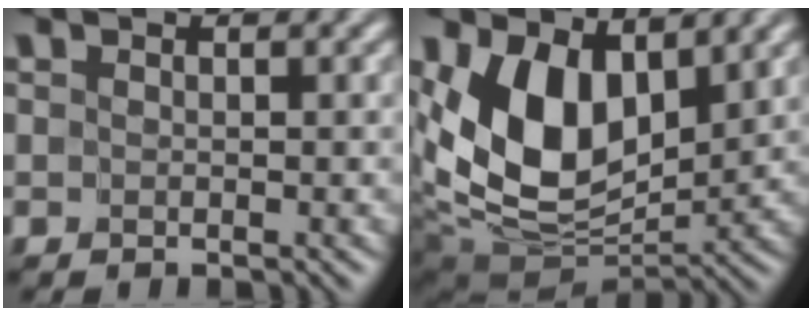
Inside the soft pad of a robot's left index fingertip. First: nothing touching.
{"total": 10.0, "force": [3.1, 5.8, 7.5], "torque": [-0.141, -0.018, 0.055]}